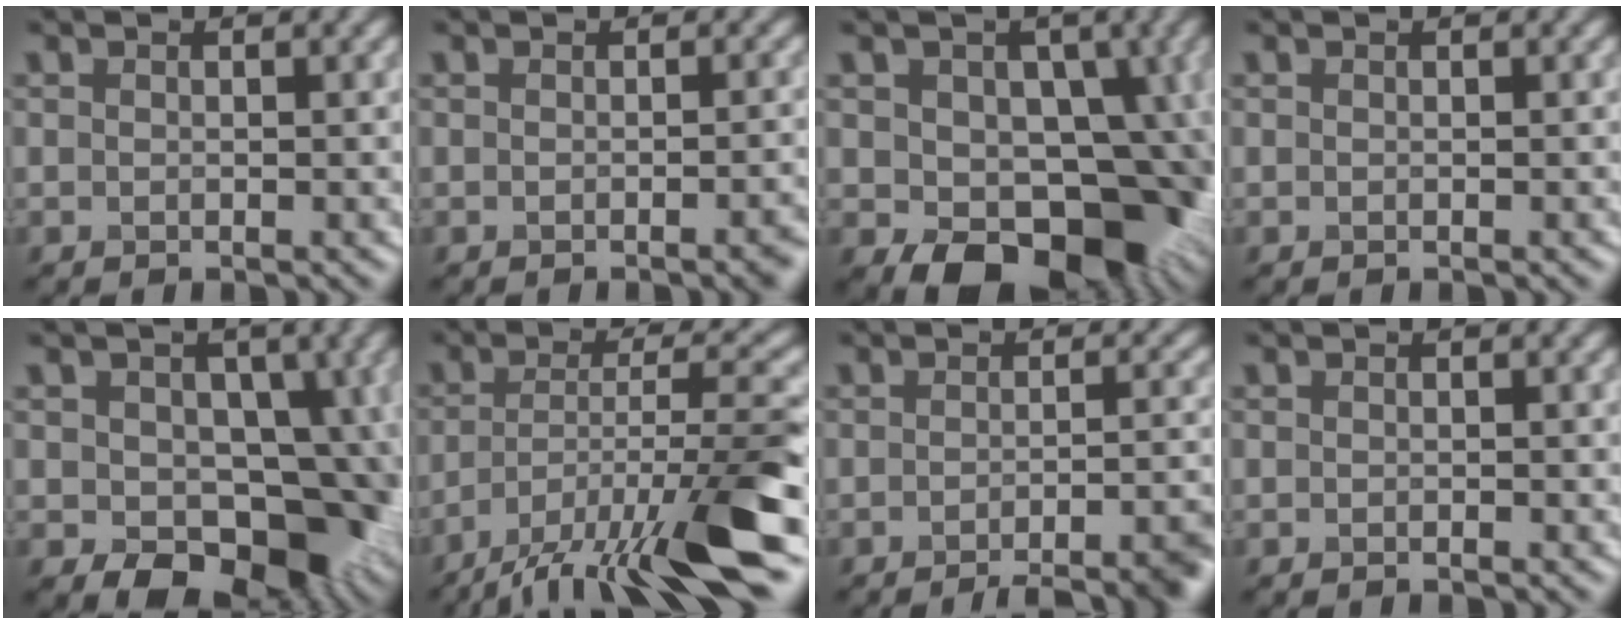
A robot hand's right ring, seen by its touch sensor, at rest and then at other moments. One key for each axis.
{"total": 2.0, "fx": -0.9, "fy": 0.5, "fz": 1.7, "tx": -0.013, "ty": 0.002, "tz": -0.013}
{"total": 10.9, "fx": -2.8, "fy": 7.2, "fz": 7.6, "tx": -0.070, "ty": -0.004, "tz": -0.053}
{"total": 0.0}
{"total": 9.5, "fx": -1.8, "fy": 6.5, "fz": 6.7, "tx": -0.062, "ty": -0.009, "tz": -0.034}
{"total": 11.6, "fx": -7.1, "fy": 2.6, "fz": 8.9, "tx": -0.153, "ty": -0.001, "tz": -0.122}
{"total": 6.6, "fx": -4.5, "fy": 1.6, "fz": 4.6, "tx": -0.044, "ty": -0.001, "tz": -0.054}
{"total": 0.0}